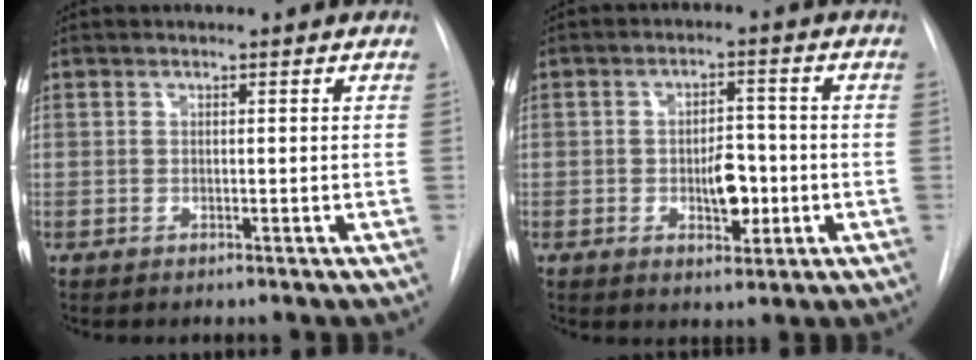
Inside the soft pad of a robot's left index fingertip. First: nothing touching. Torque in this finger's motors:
{"motor_torque": [0.63, -0.46, 0.12, 0.08]}